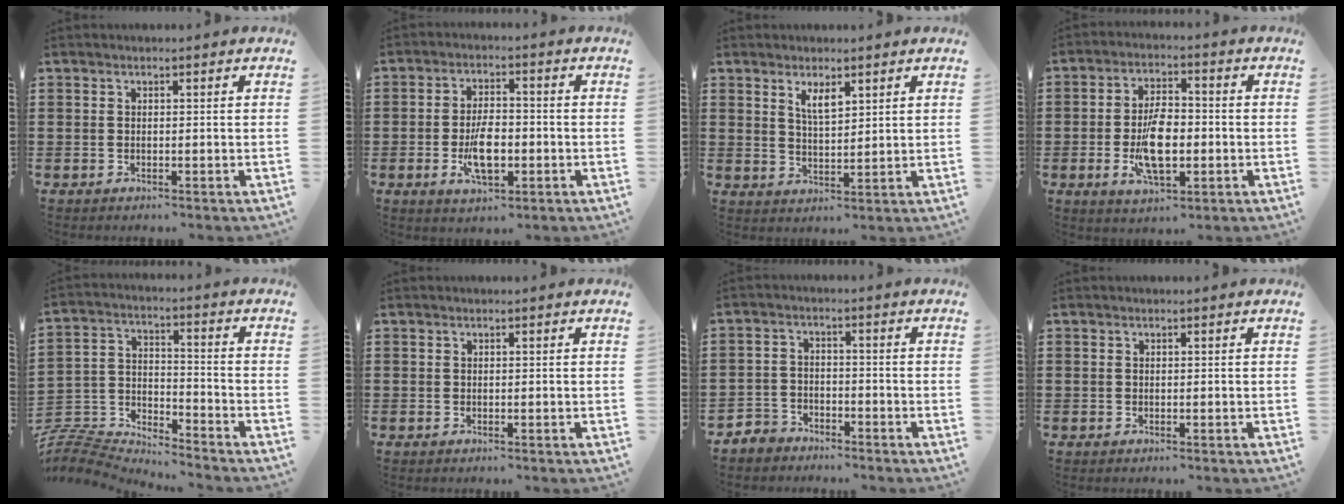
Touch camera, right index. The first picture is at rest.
{"total": 6.8, "force": [-1.6, 3.2, 5.8], "torque": [-0.126, 0.000, -0.033]}
{"total": 3.6, "force": [2.3, 1.3, 2.5], "torque": [-0.045, 0.001, 0.039]}
{"total": 8.5, "force": [-1.5, 3.9, 7.4], "torque": [-0.160, -0.002, -0.030]}
{"total": 7.2, "force": [-7.0, 1.2, 0.7], "torque": [-0.038, -0.002, -0.150]}
{"total": 0.0}
{"total": 3.2, "force": [-2.9, 1.3, 0.1], "torque": [-0.016, 0.003, -0.064]}
{"total": 0.0}